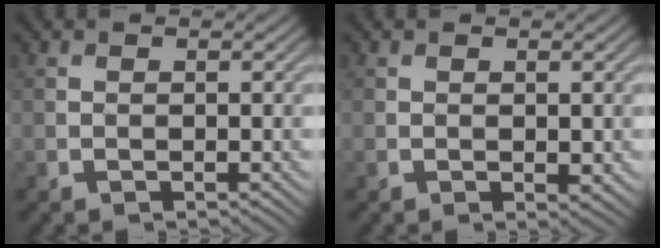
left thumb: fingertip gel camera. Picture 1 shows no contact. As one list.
[{"total": 1.0, "force": [0.0, 0.5, 0.8], "torque": [-0.009, -0.005, 0.003]}]